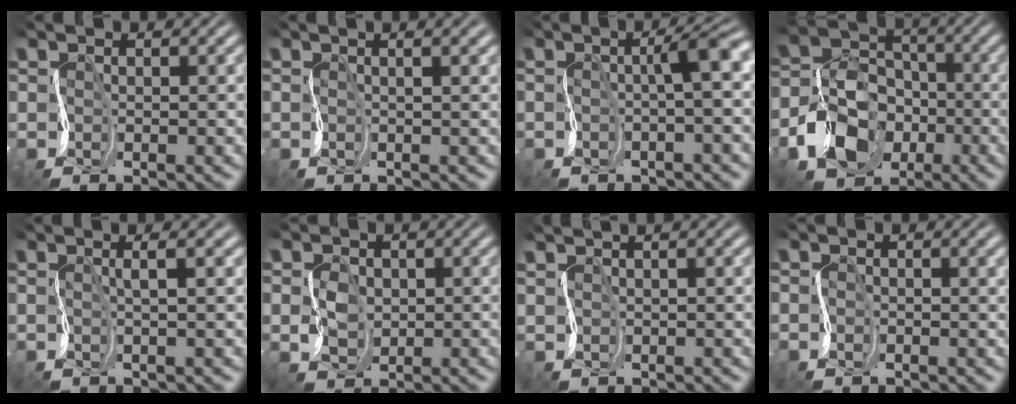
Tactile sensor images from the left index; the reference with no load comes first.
{"total": 2.9, "force": [1.6, 1.1, 2.2], "torque": [-0.022, 0.027, -0.005]}
{"total": 2.9, "force": [0.1, 0.0, 2.9], "torque": [-0.041, 0.014, -0.009]}
{"total": 6.3, "force": [-2.9, 5.1, 2.1], "torque": [-0.053, 0.009, -0.068]}
{"total": 1.7, "force": [1.1, 0.1, 1.2], "torque": [-0.011, 0.012, 0.008]}
{"total": 1.3, "force": [0.6, 1.2, -0.2], "torque": [-0.013, 0.009, 0.011]}
{"total": 2.2, "force": [1.6, 0.9, 1.2], "torque": [-0.004, 0.024, 0.002]}
{"total": 2.0, "force": [0.3, 1.1, 1.6], "torque": [-0.029, 0.011, -0.007]}